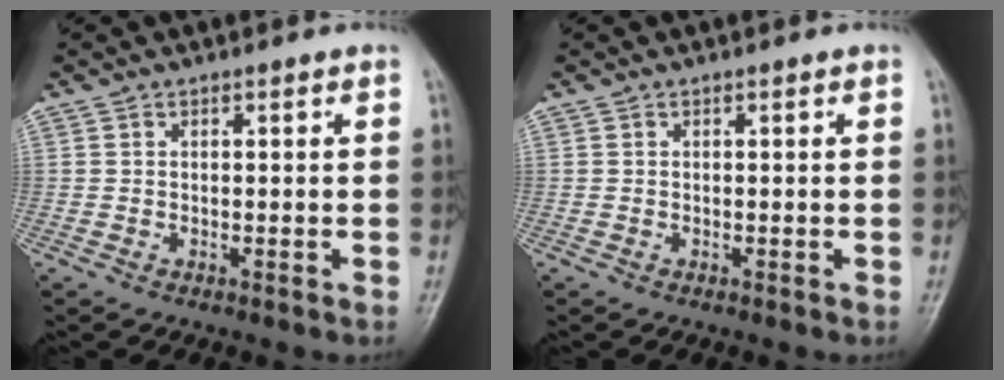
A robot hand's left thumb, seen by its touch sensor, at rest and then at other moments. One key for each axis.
{"total": 0.0}